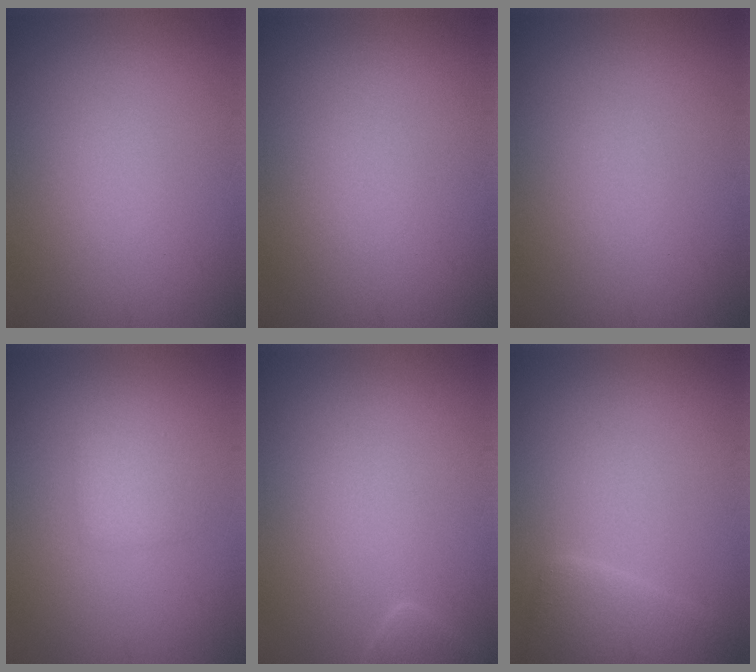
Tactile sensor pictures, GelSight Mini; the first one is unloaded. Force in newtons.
{"total": 0.0}
{"total": 0.0}
{"total": 1.8, "press": 1.8, "slide": 0.1}
{"total": 1.9, "press": 1.9, "slide": 0.2}
{"total": 3.2, "press": 3.2, "slide": 0.3}